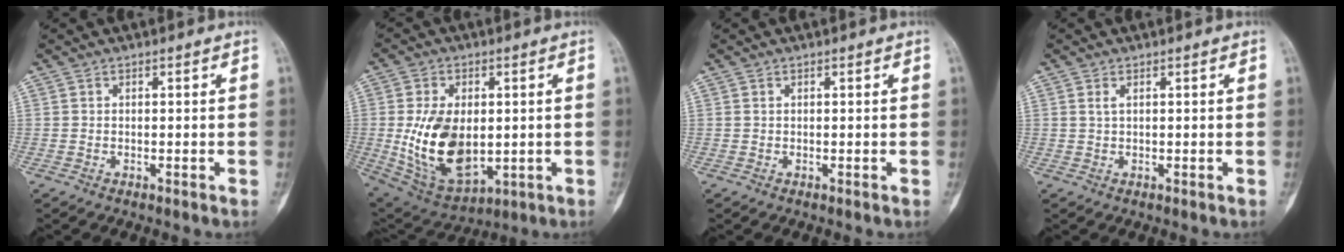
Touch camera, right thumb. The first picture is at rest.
{"total": 16.1, "force": [-0.8, 9.7, 12.9], "torque": [-0.217, -0.007, 0.013]}
{"total": 0.0}
{"total": 0.9, "force": [0.4, 0.4, 0.7], "torque": [-0.017, 0.005, 0.009]}